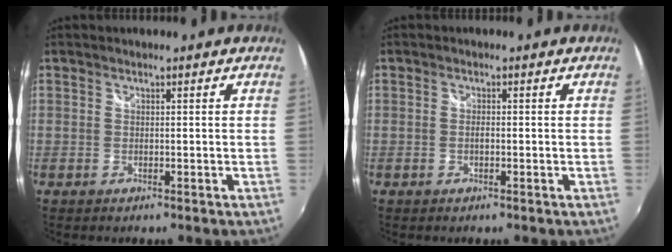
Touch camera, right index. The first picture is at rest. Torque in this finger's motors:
{"motor_torque": [0.21, 0.13, -0.01, 0.02]}